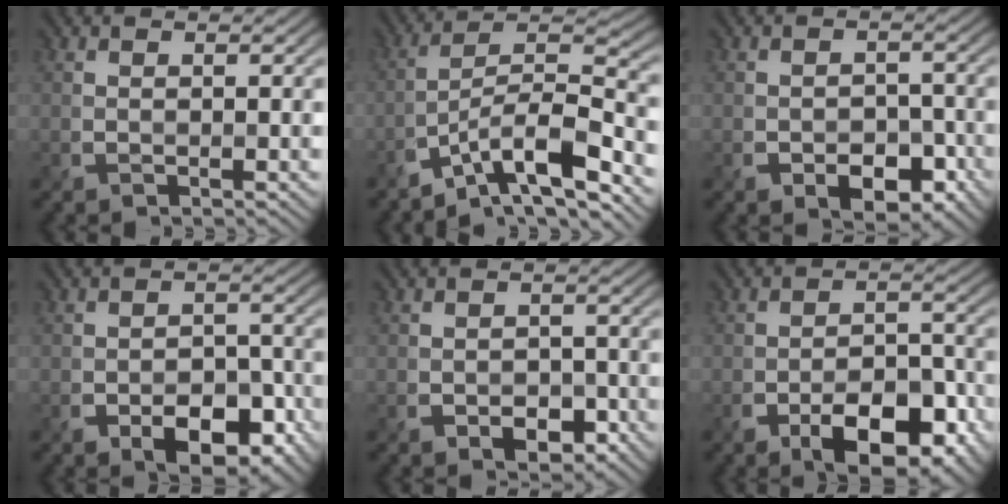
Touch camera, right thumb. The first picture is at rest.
{"total": 11.2, "force": [-7.6, 2.6, 7.7], "torque": [-0.126, 0.008, -0.141]}
{"total": 4.9, "force": [-2.4, 3.1, 2.9], "torque": [-0.042, -0.013, -0.034]}
{"total": 6.7, "force": [-3.3, 3.9, 4.4], "torque": [-0.066, -0.017, -0.044]}
{"total": 3.2, "force": [-1.6, 2.2, 1.8], "torque": [-0.029, -0.012, -0.022]}
{"total": 8.6, "force": [-4.4, 4.2, 6.1], "torque": [-0.097, -0.007, -0.066]}